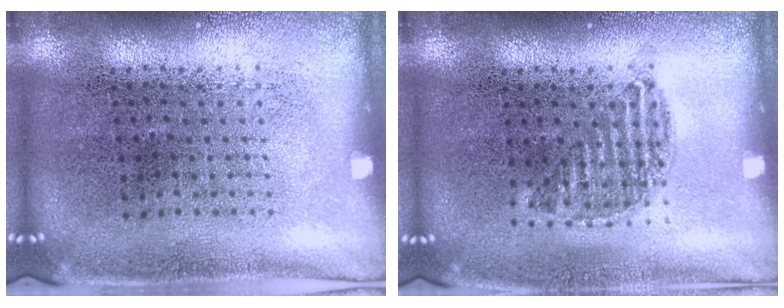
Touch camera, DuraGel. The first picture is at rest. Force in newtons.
{"total": 0.9, "press": 0.8, "slide": 0.5}